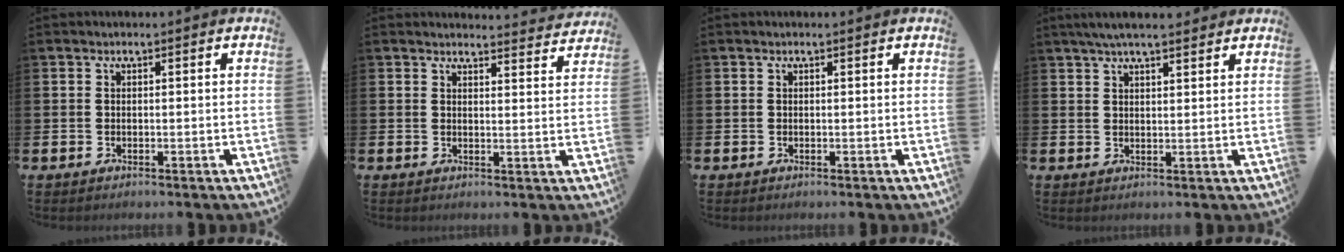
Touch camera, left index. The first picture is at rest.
{"total": 3.2, "force": [3.2, 0.1, 0.0], "torque": [0.004, -0.025, 0.055]}
{"total": 0.0}
{"total": 4.4, "force": [3.9, 0.7, 2.0], "torque": [-0.049, -0.004, 0.069]}